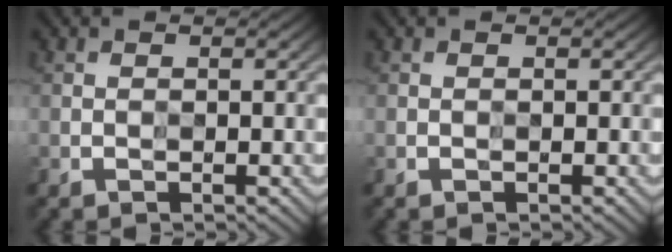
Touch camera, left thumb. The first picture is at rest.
{"total": 0.0}